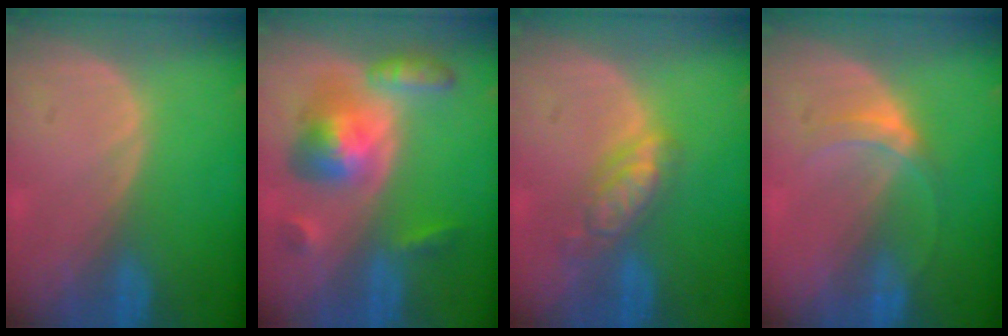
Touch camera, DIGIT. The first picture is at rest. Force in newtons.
{"total": 7.9, "press": 7.9, "slide": 0.6}
{"total": 5.5, "press": 5.0, "slide": 2.4}
{"total": 3.7, "press": 3.3, "slide": 1.7}